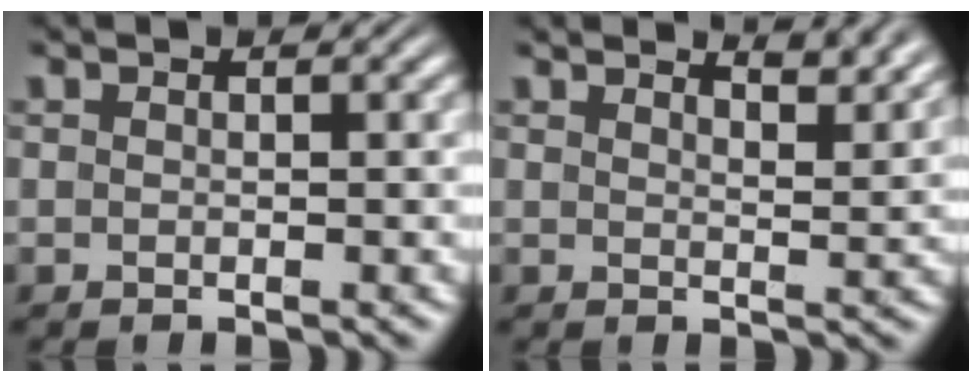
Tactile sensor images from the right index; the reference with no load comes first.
{"total": 3.4, "force": [3.2, 0.1, 1.1], "torque": [-0.013, -0.006, 0.052]}